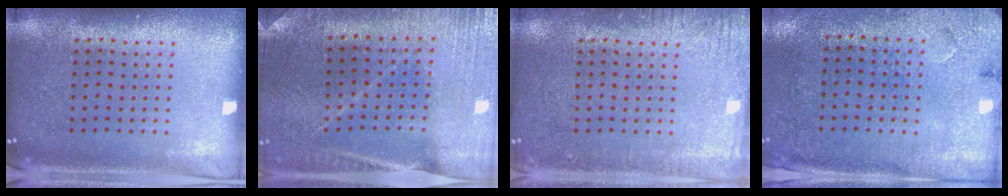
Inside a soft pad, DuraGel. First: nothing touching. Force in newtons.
{"total": 1.2, "press": 1.2, "slide": 0.1}
{"total": 2.3, "press": 2.2, "slide": 0.3}
{"total": 2.7, "press": 2.2, "slide": 1.6}